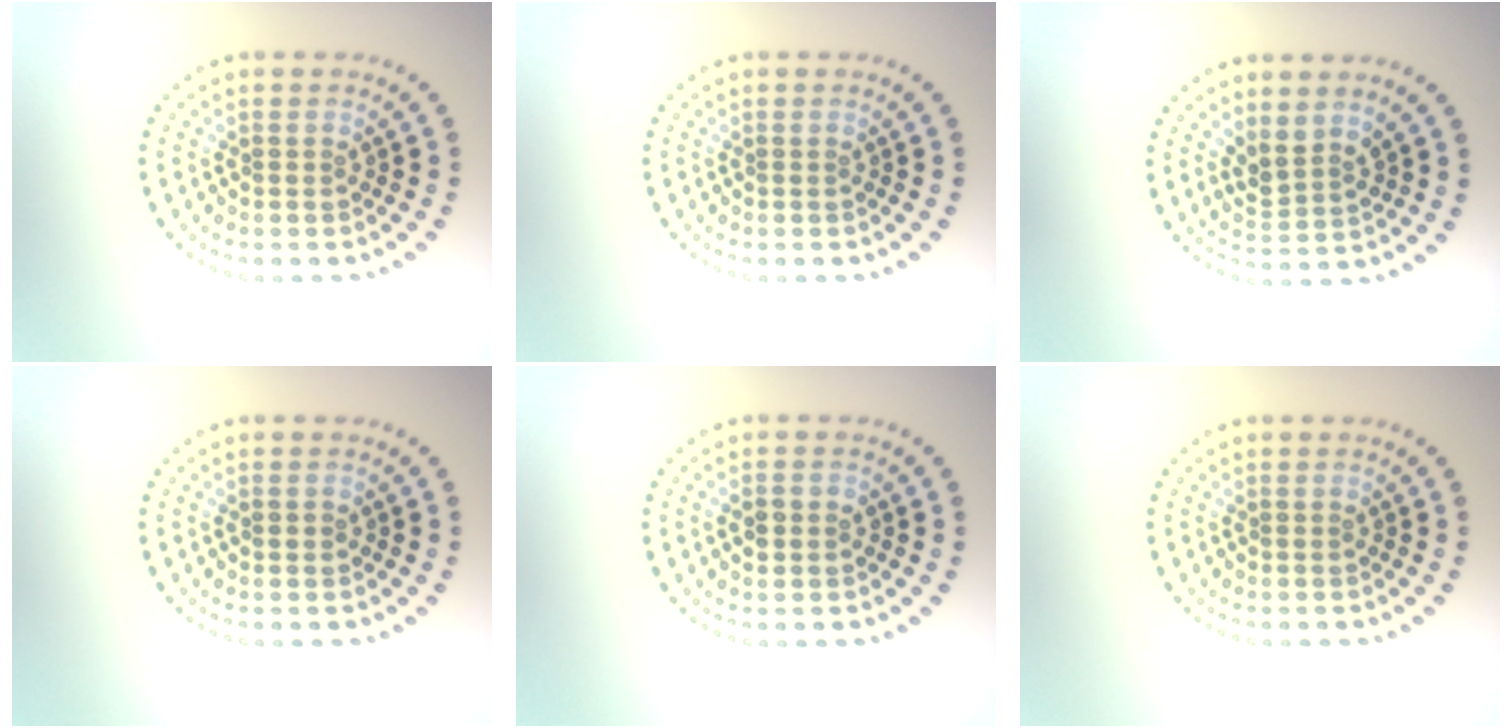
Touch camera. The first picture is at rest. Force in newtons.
{"total": 0.0}
{"total": 2.2, "press": 1.7, "slide": 1.3}
{"total": 0.8, "press": 0.8, "slide": 0.1}
{"total": 1.6, "press": 1.6, "slide": 0.2}
{"total": 0.0}